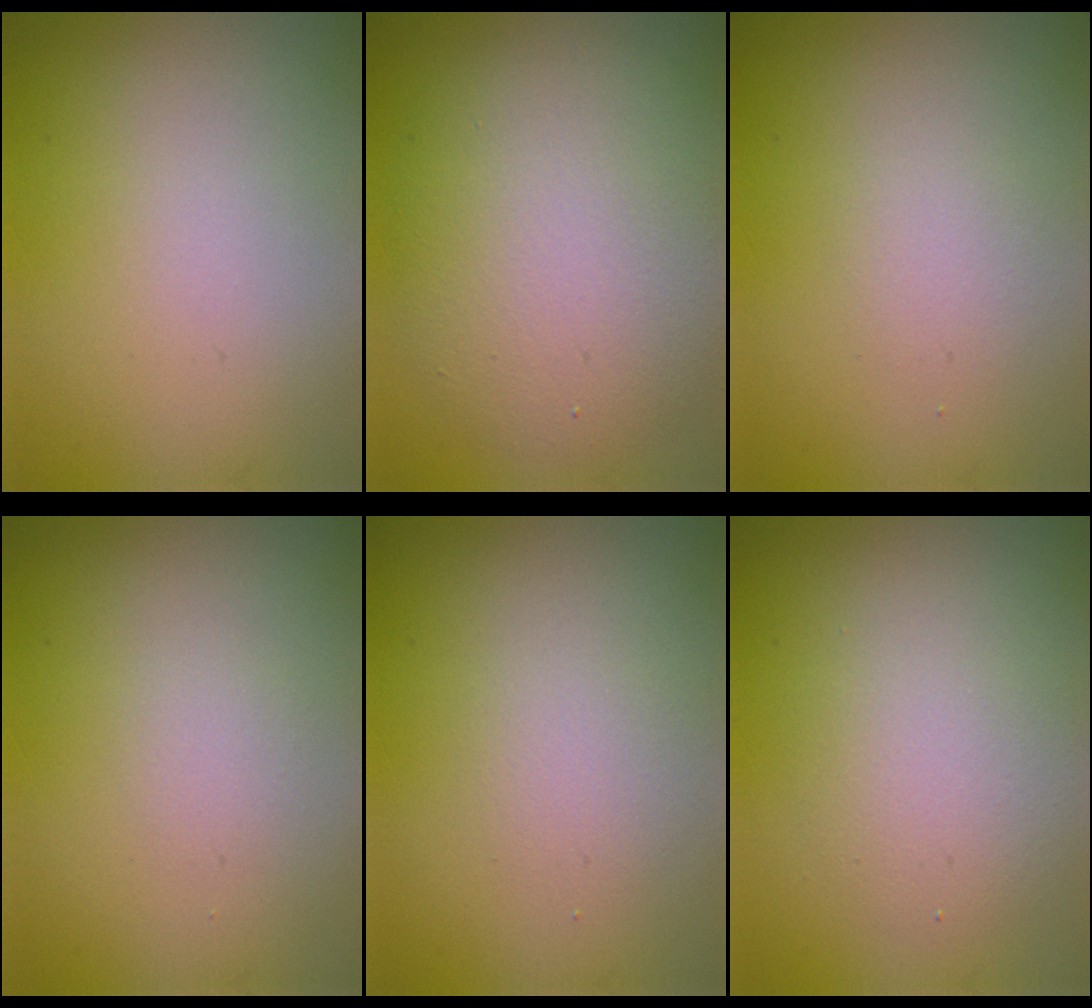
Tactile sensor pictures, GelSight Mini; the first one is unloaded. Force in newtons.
{"total": 7.8, "press": 7.8, "slide": 0.5}
{"total": 1.3, "press": 1.3, "slide": 0.1}
{"total": 0.8, "press": 0.8, "slide": 0.1}
{"total": 1.6, "press": 1.6, "slide": 0.1}
{"total": 3.4, "press": 3.4, "slide": 0.5}